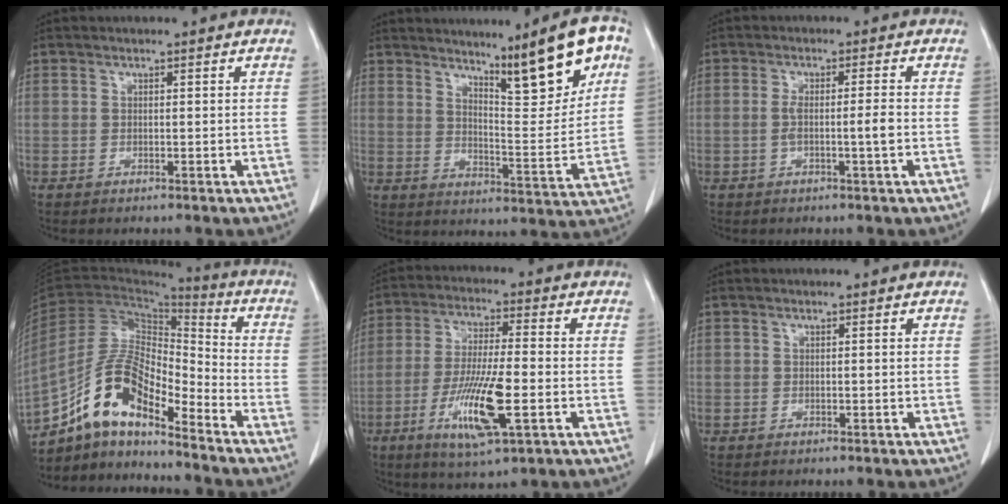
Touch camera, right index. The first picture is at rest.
{"total": 13.8, "force": [8.3, 1.6, 10.8], "torque": [-0.143, -0.005, 0.125]}
{"total": 3.3, "force": [-0.7, -0.1, 3.2], "torque": [-0.060, 0.006, -0.008]}
{"total": 12.7, "force": [-9.6, 3.5, 7.5], "torque": [-0.149, 0.028, -0.177]}
{"total": 12.2, "force": [-4.0, 1.7, 11.4], "torque": [-0.219, -0.017, -0.069]}
{"total": 0.0}